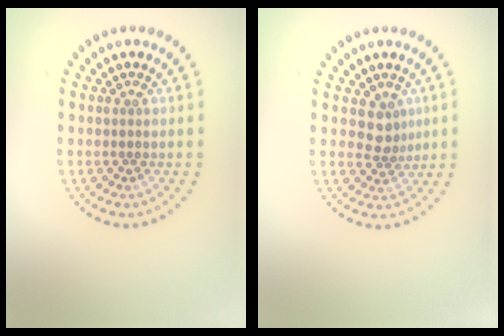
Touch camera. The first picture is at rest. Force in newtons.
{"total": 2.1, "press": 1.6, "slide": 1.3}